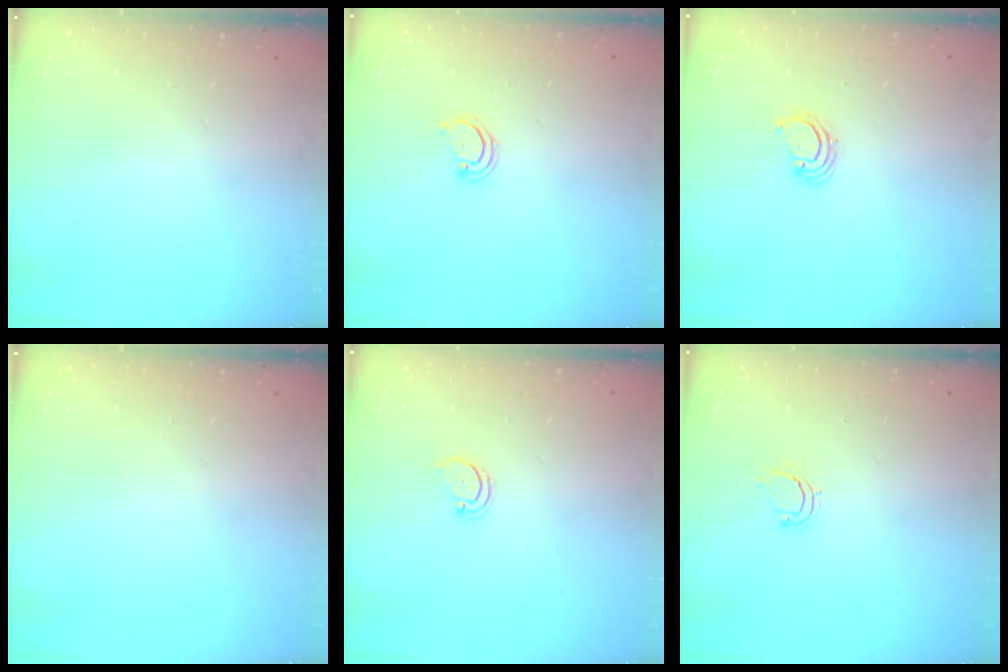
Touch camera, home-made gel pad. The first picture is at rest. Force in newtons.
{"total": 2.4, "press": 2.4, "slide": 0.2}
{"total": 2.8, "press": 2.8, "slide": 0.2}
{"total": 0.0}
{"total": 2.7, "press": 2.7, "slide": 0.3}
{"total": 4.2, "press": 4.1, "slide": 0.8}